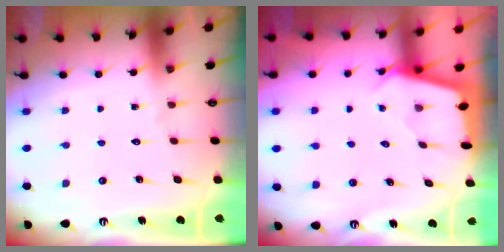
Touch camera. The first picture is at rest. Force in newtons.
{"total": 2.5, "press": 2.5, "slide": 0.3}